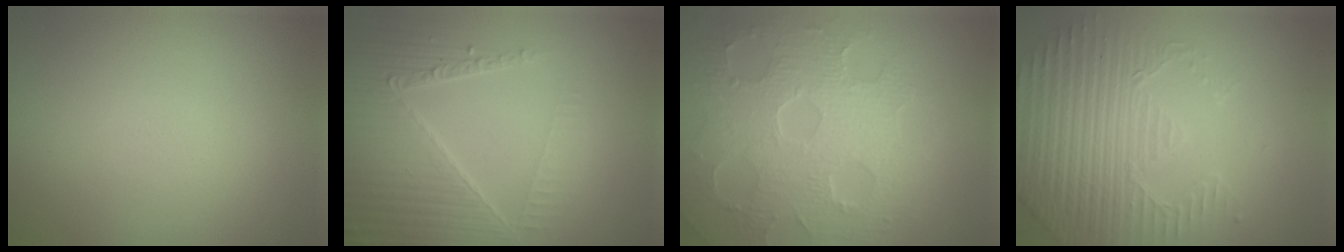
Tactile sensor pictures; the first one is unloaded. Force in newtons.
{"total": 5.3, "press": 4.5, "slide": 2.9}
{"total": 8.9, "press": 6.0, "slide": 6.5}
{"total": 5.0, "press": 4.6, "slide": 1.9}